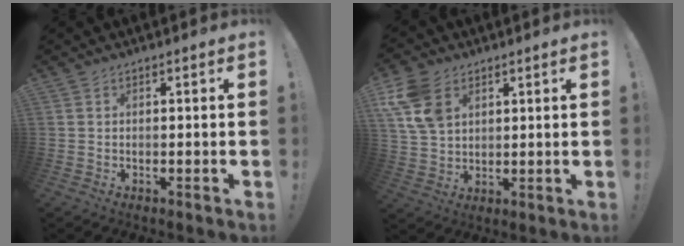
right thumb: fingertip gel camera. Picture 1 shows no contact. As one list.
[{"total": 12.3, "force": [5.5, 8.5, 7.0], "torque": [-0.149, -0.011, 0.110]}]